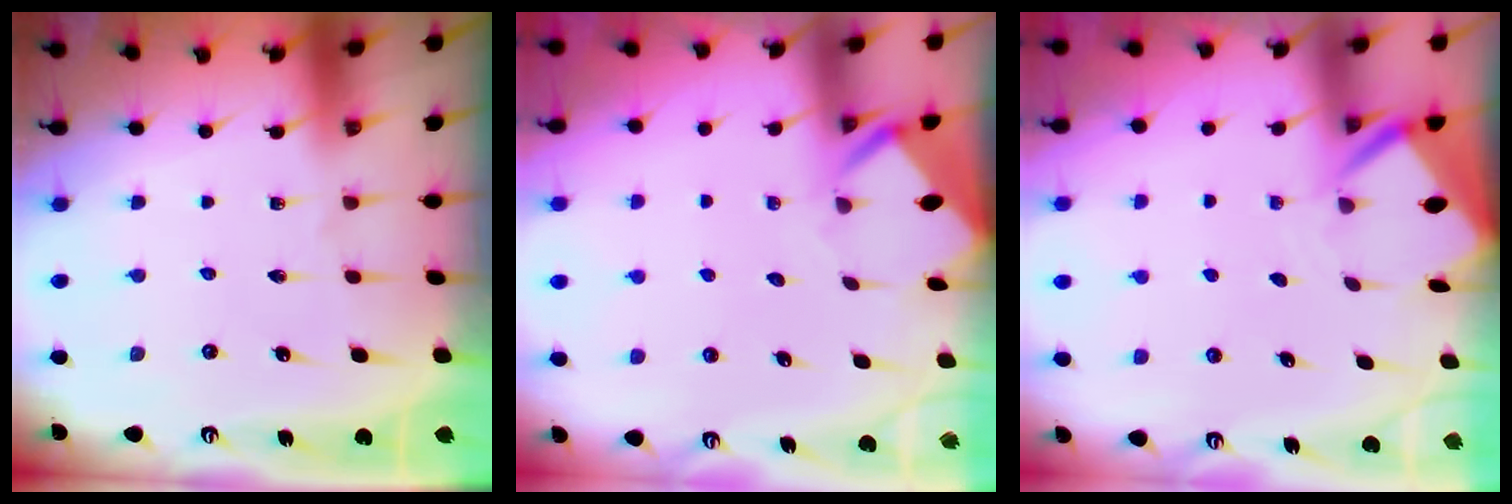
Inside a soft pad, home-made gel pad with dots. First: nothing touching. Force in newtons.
{"total": 3.9, "press": 3.8, "slide": 0.3}
{"total": 3.1, "press": 3.1, "slide": 0.3}